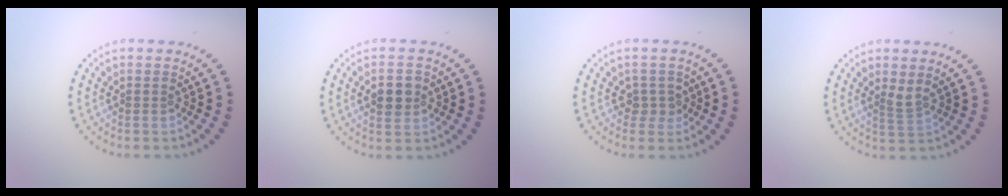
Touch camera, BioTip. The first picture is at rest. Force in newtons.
{"total": 2.9, "press": 2.9, "slide": 0.2}
{"total": 1.5, "press": 1.3, "slide": 0.8}
{"total": 1.4, "press": 1.0, "slide": 0.9}